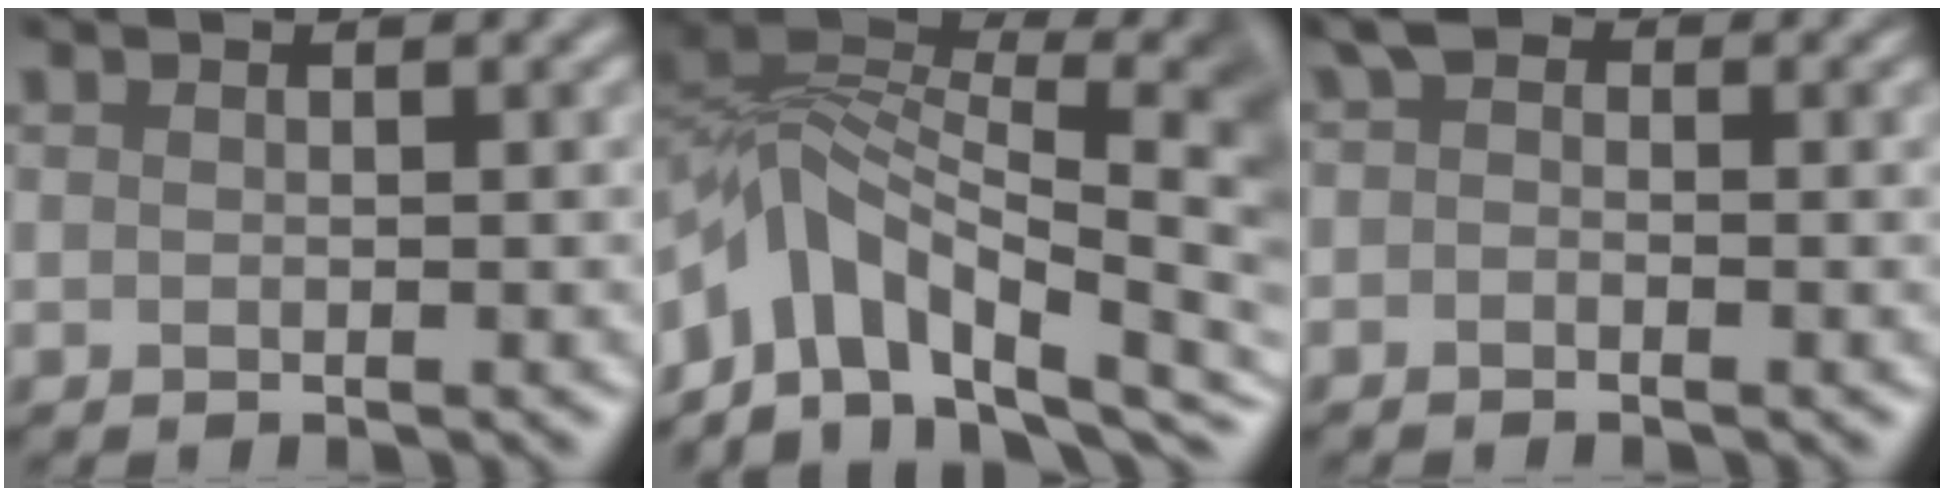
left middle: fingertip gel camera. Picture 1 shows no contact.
{"total": 13.1, "force": [-4.4, 8.1, 9.4], "torque": [-0.194, 0.004, -0.046]}
{"total": 0.7, "force": [-0.7, 0.1, 0.2], "torque": [-0.022, 0.000, 0.000]}